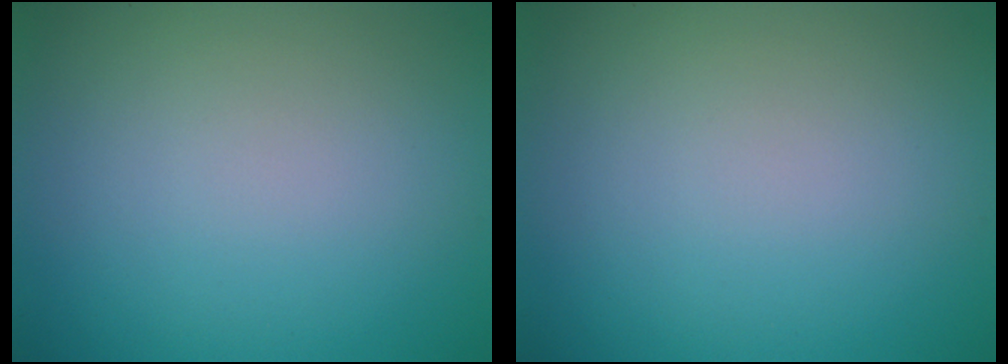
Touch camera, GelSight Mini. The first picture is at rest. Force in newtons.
{"total": 0.0}